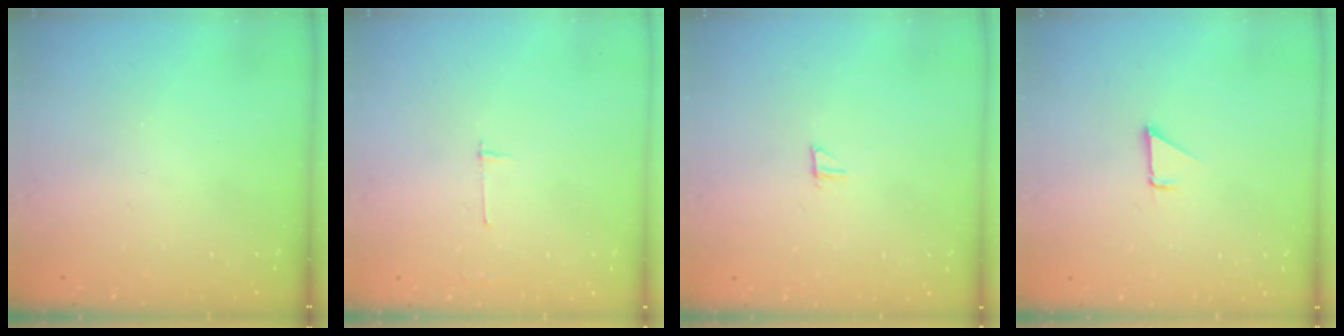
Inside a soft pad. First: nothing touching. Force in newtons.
{"total": 2.7, "press": 2.7, "slide": 0.3}
{"total": 5.4, "press": 5.4, "slide": 0.5}
{"total": 1.3, "press": 1.3, "slide": 0.1}